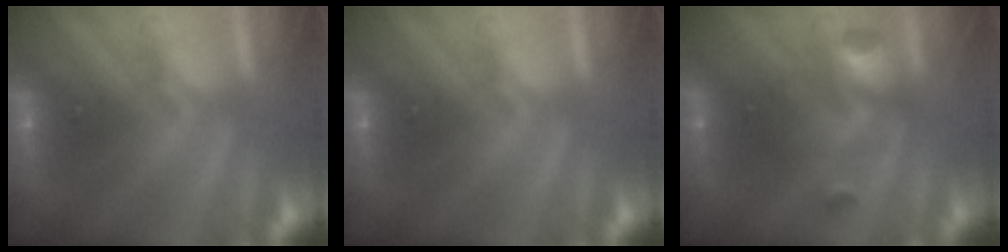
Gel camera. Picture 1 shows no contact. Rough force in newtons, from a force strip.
{"total": 0.0}
{"total": 3.0}